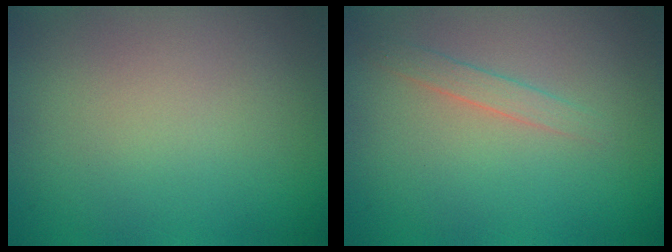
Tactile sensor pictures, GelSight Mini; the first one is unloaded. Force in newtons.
{"total": 1.3, "press": 1.3, "slide": 0.0}